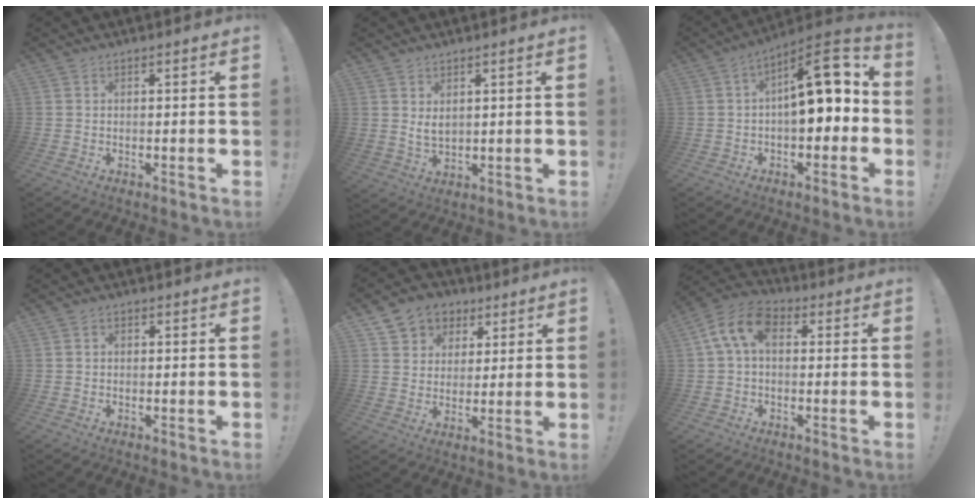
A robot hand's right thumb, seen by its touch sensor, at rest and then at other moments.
{"total": 4.6, "force": [2.5, 2.9, 2.7], "torque": [-0.039, -0.012, 0.046]}
{"total": 15.7, "force": [2.5, 7.0, 13.8], "torque": [-0.183, -0.007, 0.046]}
{"total": 1.1, "force": [-0.4, 1.0, 0.4], "torque": [-0.010, 0.005, -0.006]}
{"total": 7.9, "force": [3.3, 7.0, 1.4], "torque": [-0.020, -0.022, 0.068]}
{"total": 10.6, "force": [2.6, 6.4, 8.0], "torque": [-0.154, 0.005, 0.052]}